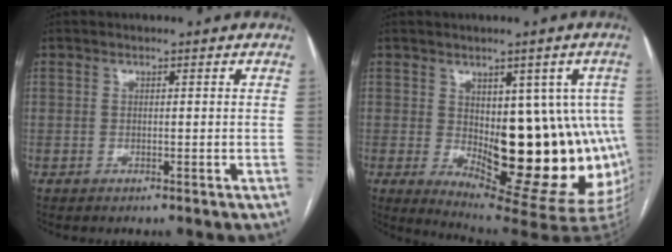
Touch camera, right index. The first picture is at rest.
{"total": 19.0, "force": [-0.9, 7.6, 17.4], "torque": [-0.169, 0.010, 0.014]}